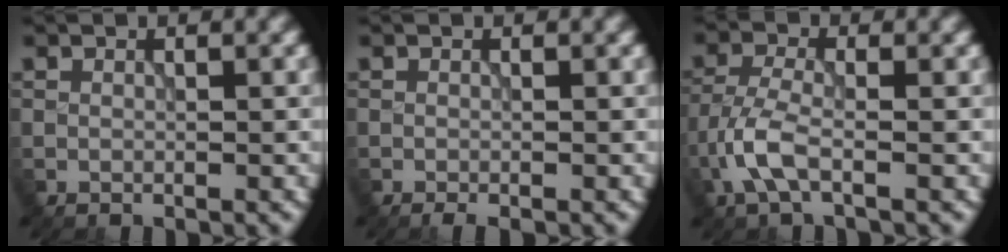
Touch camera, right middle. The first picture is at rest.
{"total": 1.0, "force": [-0.7, 0.1, 0.6], "torque": [-0.009, -0.003, -0.014]}
{"total": 3.8, "force": [-1.8, 1.4, 3.1], "torque": [-0.075, 0.002, -0.046]}